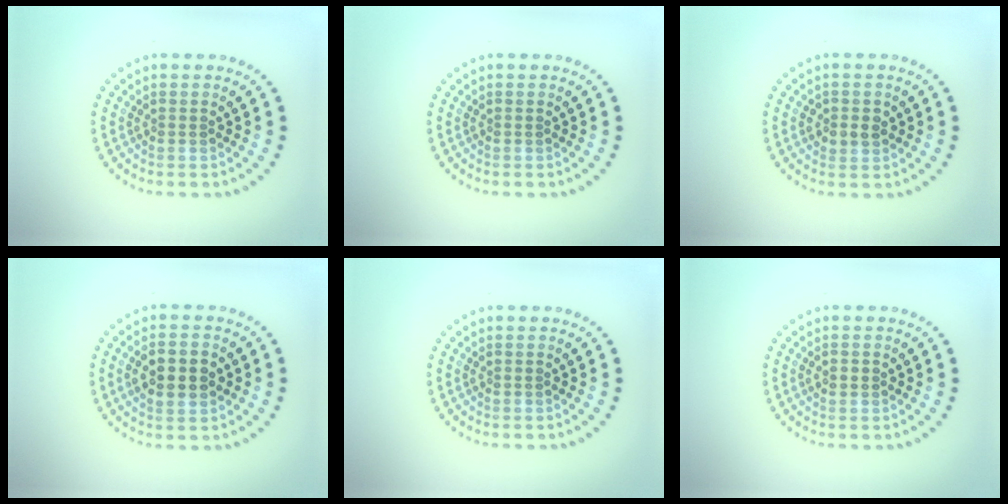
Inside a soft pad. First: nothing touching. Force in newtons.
{"total": 0.0}
{"total": 1.8, "press": 1.7, "slide": 0.4}
{"total": 3.4, "press": 3.4, "slide": 0.1}
{"total": 0.0}
{"total": 1.3, "press": 1.3, "slide": 0.1}